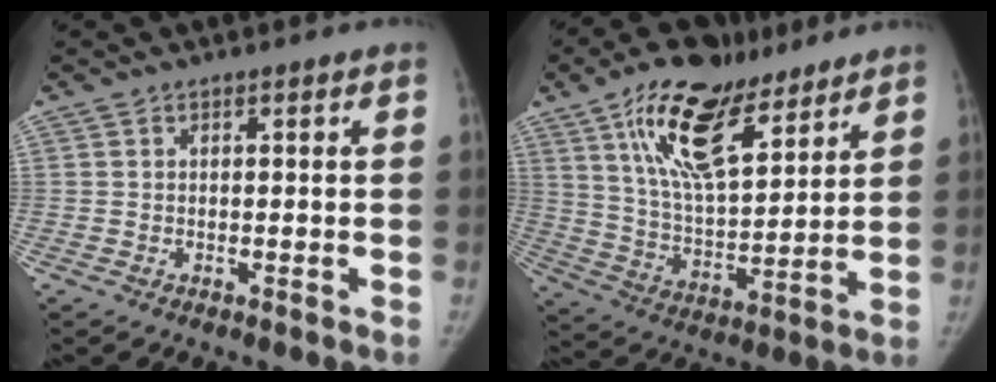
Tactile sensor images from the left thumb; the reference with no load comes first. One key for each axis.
{"total": 19.5, "fx": 11.8, "fy": 8.1, "fz": 13.3, "tx": -0.198, "ty": -0.052, "tz": 0.214}